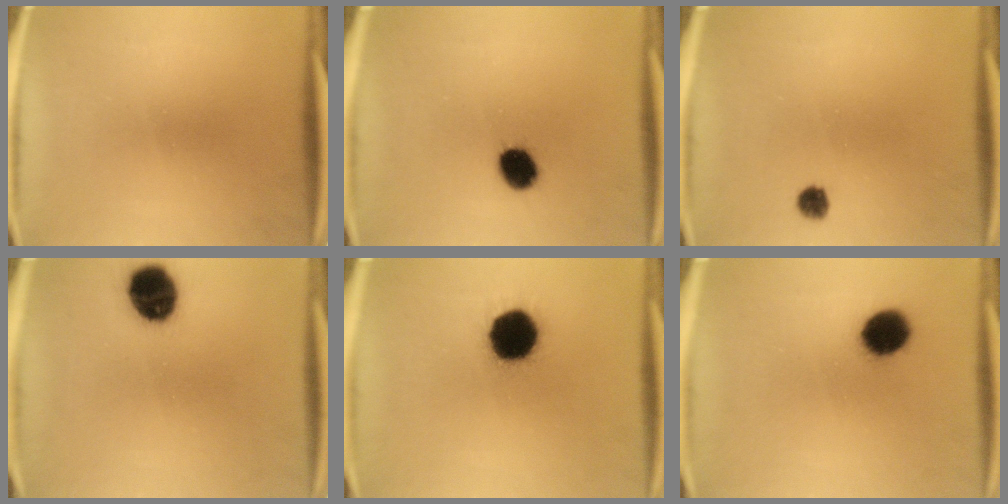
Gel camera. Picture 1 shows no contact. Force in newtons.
{"total": 7.2}
{"total": 2.3}
{"total": 11.6}
{"total": 16.0}
{"total": 8.9}